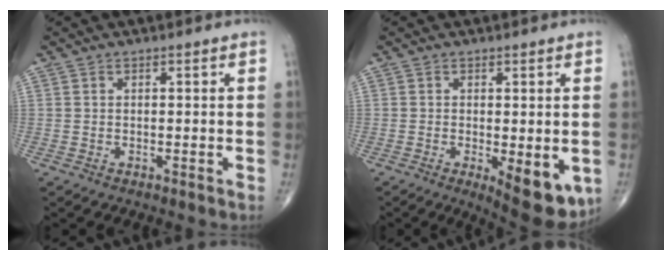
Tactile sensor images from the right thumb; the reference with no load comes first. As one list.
[{"total": 9.2, "force": [-2.5, 3.5, 8.1], "torque": [-0.099, -0.019, -0.027]}]